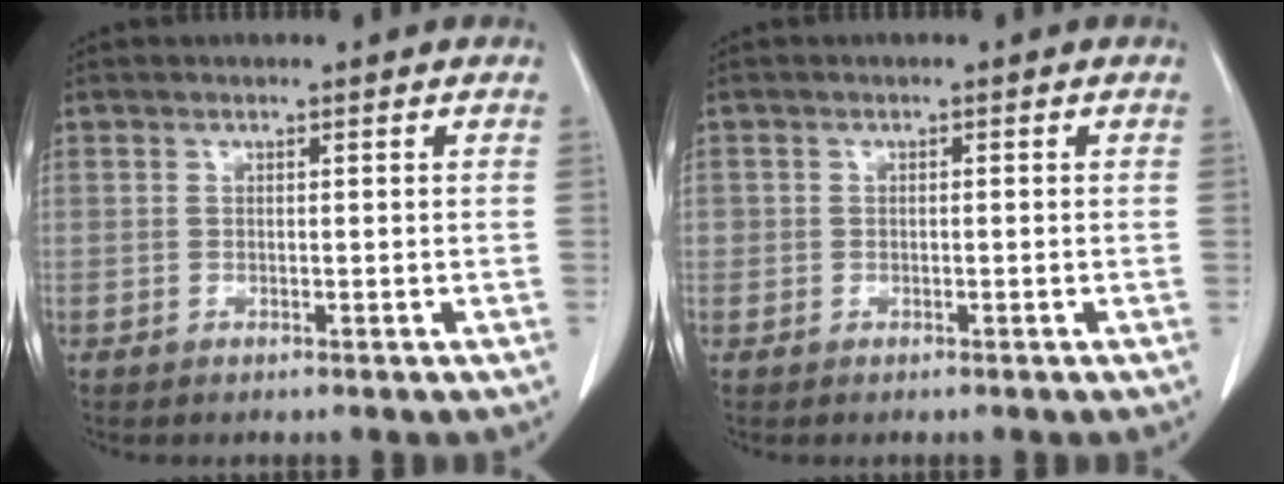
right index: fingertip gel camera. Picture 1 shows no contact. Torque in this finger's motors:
{"motor_torque": [-0.03, 0.01, 0.04, 0.02]}